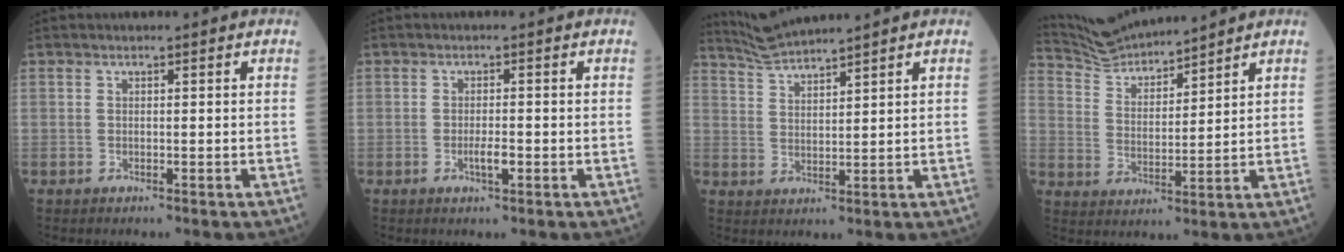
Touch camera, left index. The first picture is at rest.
{"total": 1.9, "force": [-0.9, 0.3, 1.7], "torque": [-0.030, -0.007, -0.017]}
{"total": 4.7, "force": [4.4, -1.5, 0.5], "torque": [-0.022, 0.001, 0.095]}
{"total": 8.2, "force": [8.1, -0.4, 0.8], "torque": [-0.035, 0.016, 0.172]}